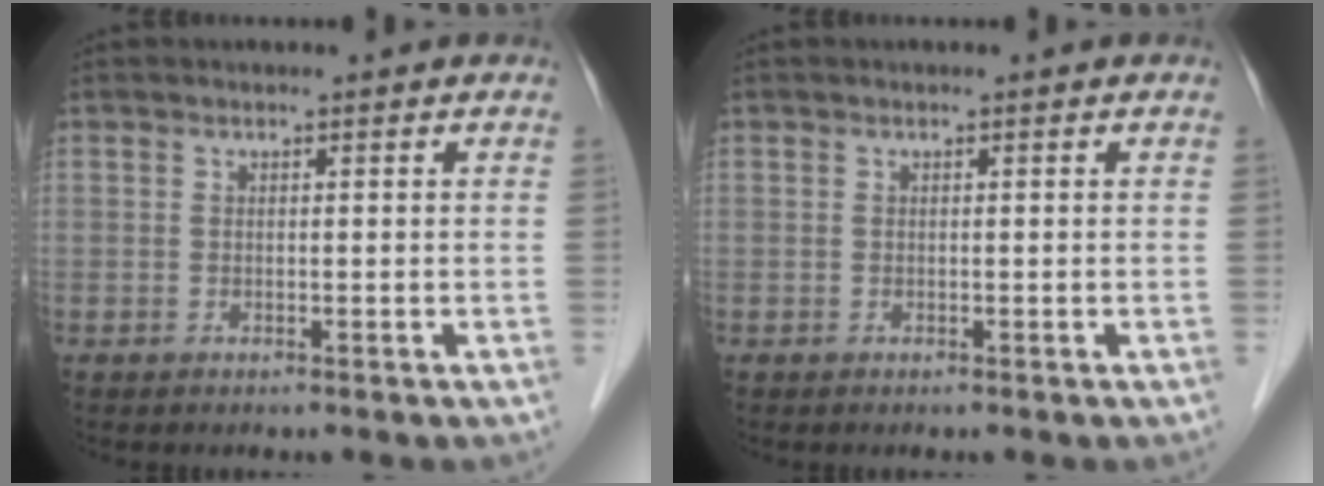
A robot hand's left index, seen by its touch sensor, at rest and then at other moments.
{"total": 0.0}